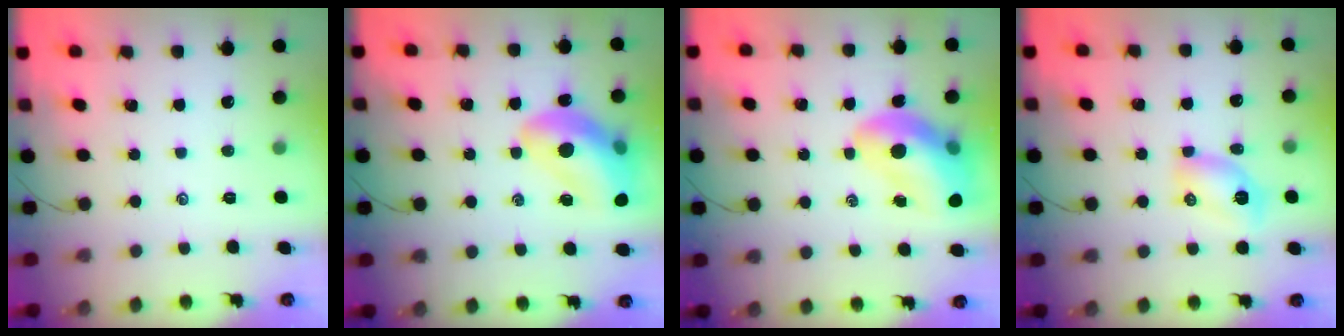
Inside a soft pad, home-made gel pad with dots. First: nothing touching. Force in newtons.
{"total": 18.1, "press": 17.6, "slide": 4.2}
{"total": 14.6, "press": 14.0, "slide": 4.1}
{"total": 6.0, "press": 5.9, "slide": 1.4}